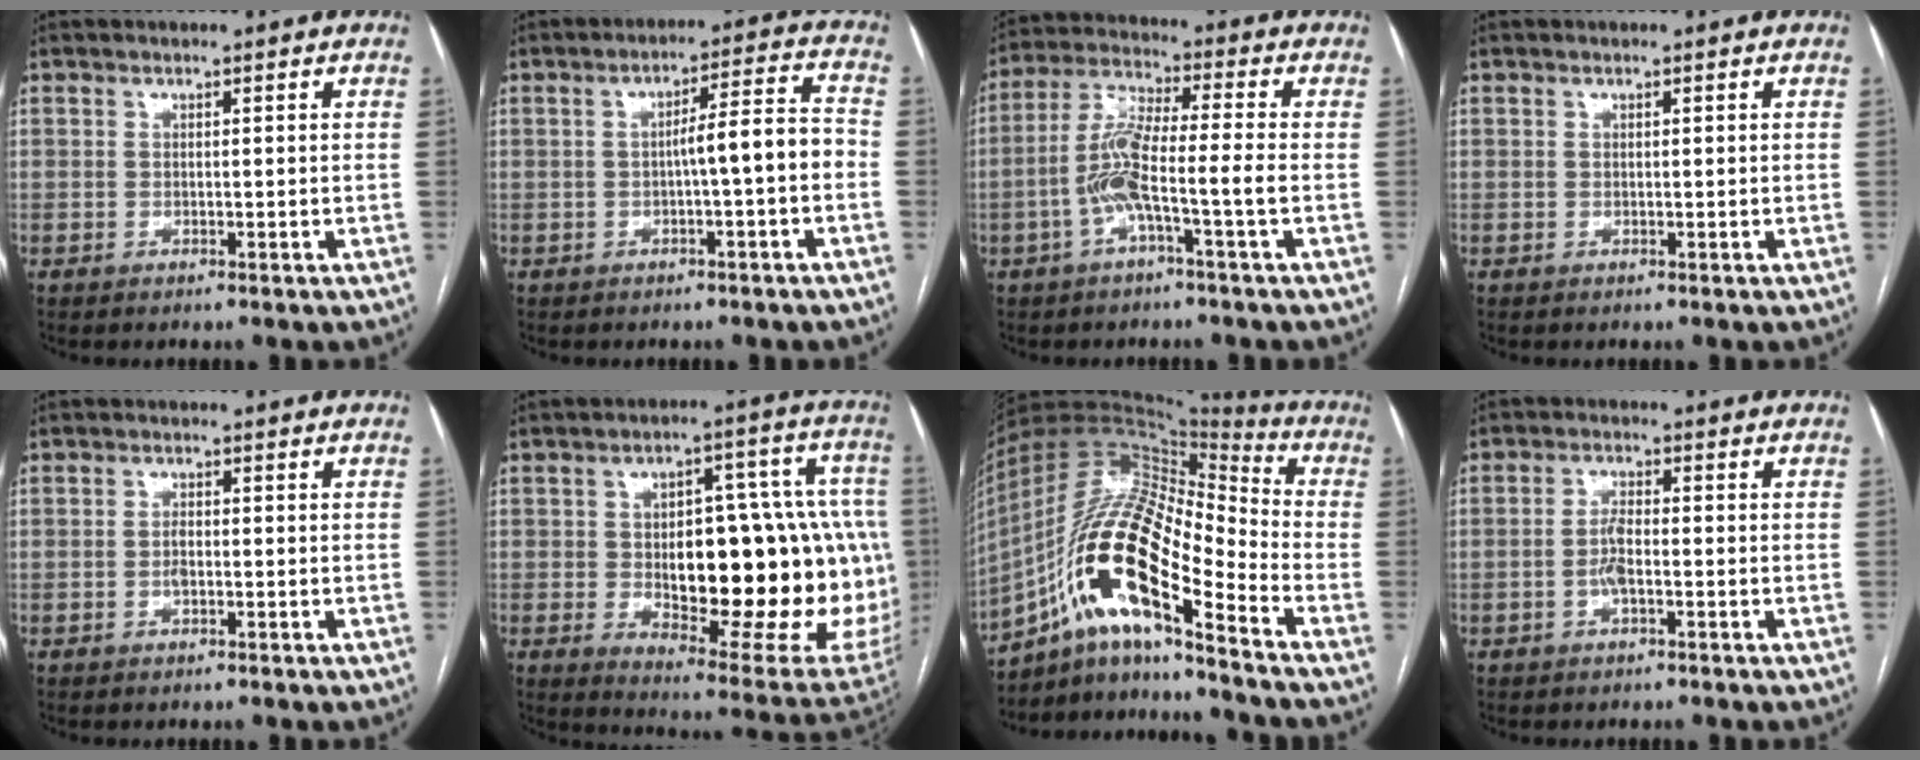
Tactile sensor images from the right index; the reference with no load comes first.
{"total": 6.5, "force": [-1.3, 0.4, 6.3], "torque": [-0.092, 0.024, -0.017]}
{"total": 8.6, "force": [-2.6, 0.1, 8.2], "torque": [-0.169, 0.021, -0.053]}
{"total": 0.0}
{"total": 1.3, "force": [-0.3, 0.6, 1.2], "torque": [-0.021, 0.004, -0.005]}
{"total": 29.3, "force": [-2.0, 10.3, 27.3], "torque": [-0.289, 0.035, 0.009]}
{"total": 19.4, "force": [-9.4, 4.0, 16.5], "torque": [-0.332, 0.018, -0.164]}
{"total": 3.0, "force": [-0.9, 0.8, 2.8], "torque": [-0.058, 0.005, -0.016]}